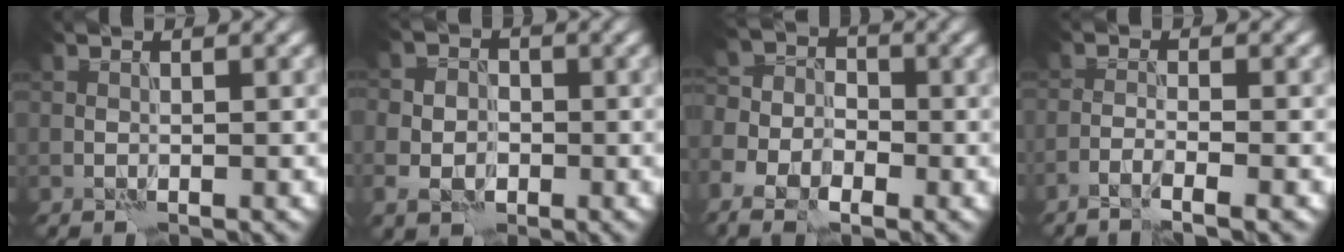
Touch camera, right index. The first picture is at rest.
{"total": 3.8, "force": [-0.8, 3.2, 1.9], "torque": [-0.016, -0.006, -0.022]}
{"total": 7.7, "force": [-4.8, 4.9, 3.5], "torque": [-0.040, -0.019, -0.077]}
{"total": 2.5, "force": [-1.9, 0.0, 1.6], "torque": [-0.029, 0.003, -0.042]}